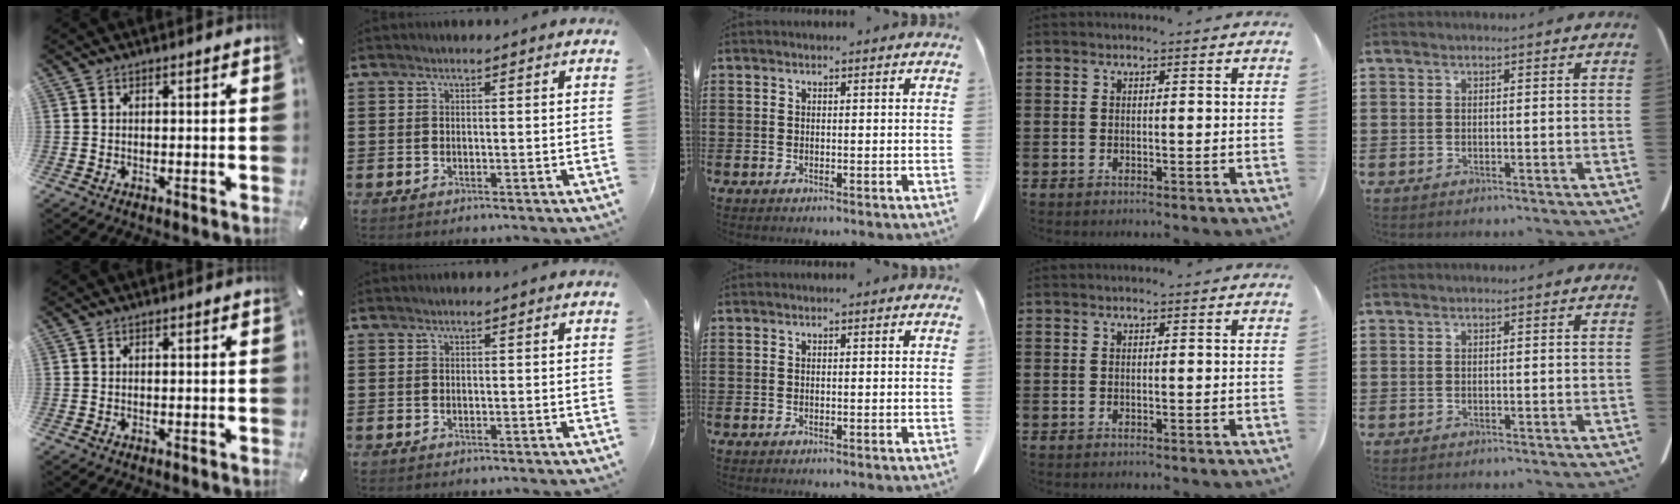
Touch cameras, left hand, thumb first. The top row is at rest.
{}